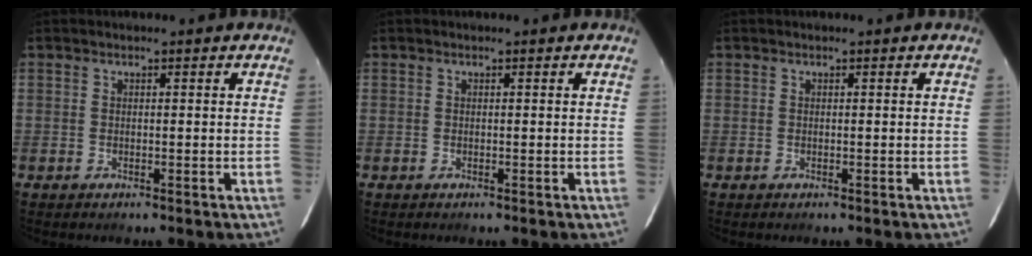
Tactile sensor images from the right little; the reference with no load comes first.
{"total": 0.0}
{"total": 0.0}